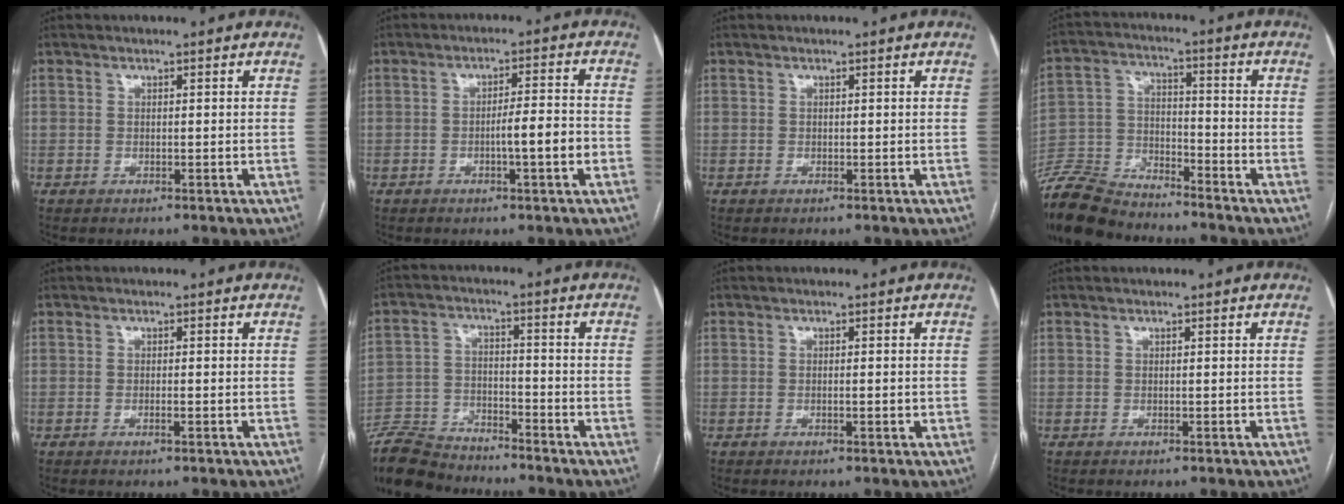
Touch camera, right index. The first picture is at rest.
{"total": 6.6, "force": [-2.0, 0.0, 6.3], "torque": [-0.099, 0.008, -0.032]}
{"total": 0.0}
{"total": 11.9, "force": [-11.3, 2.8, 2.5], "torque": [-0.054, 0.001, -0.219]}
{"total": 0.9, "force": [-0.4, 0.0, 0.8], "torque": [-0.019, -0.001, -0.006]}
{"total": 9.3, "force": [-9.0, 1.9, 1.6], "torque": [-0.038, -0.006, -0.172]}
{"total": 1.3, "force": [-0.3, 0.2, 1.2], "torque": [-0.022, -0.001, -0.004]}
{"total": 0.0}